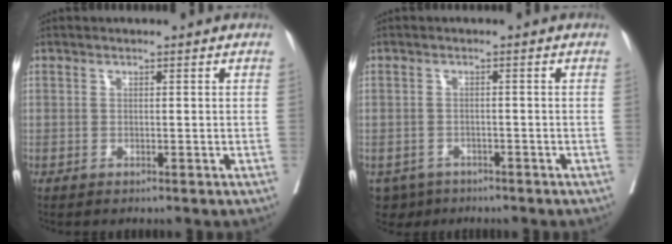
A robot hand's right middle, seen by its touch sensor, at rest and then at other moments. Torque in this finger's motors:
{"motor_torque": [0.02, -0.02, 0.00, 0.00]}